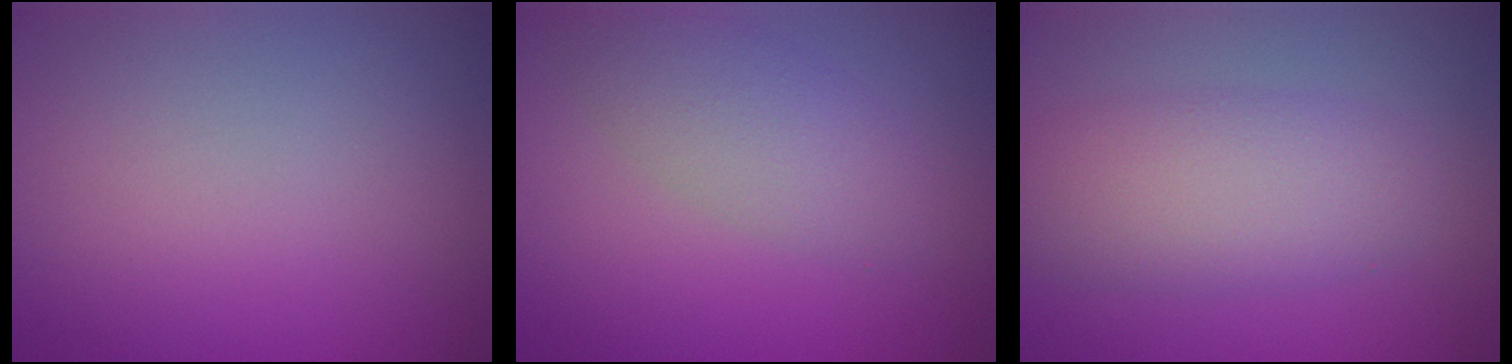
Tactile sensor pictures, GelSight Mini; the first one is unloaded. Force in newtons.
{"total": 3.4, "press": 3.4, "slide": 0.1}
{"total": 5.2, "press": 5.2, "slide": 0.3}